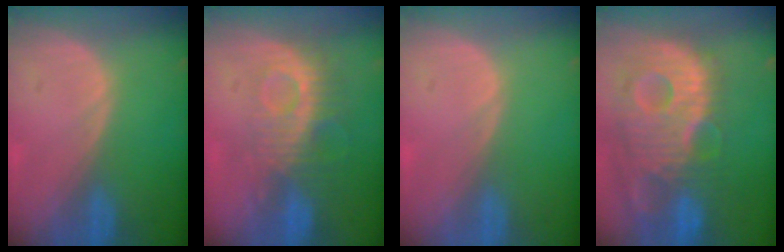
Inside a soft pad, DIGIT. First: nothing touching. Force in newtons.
{"total": 9.3, "press": 8.2, "slide": 4.3}
{"total": 0.0}
{"total": 13.8, "press": 12.0, "slide": 6.8}